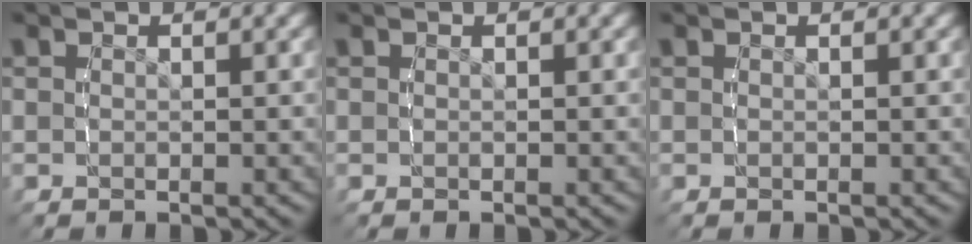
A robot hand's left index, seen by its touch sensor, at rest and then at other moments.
{"total": 0.0}
{"total": 0.0}